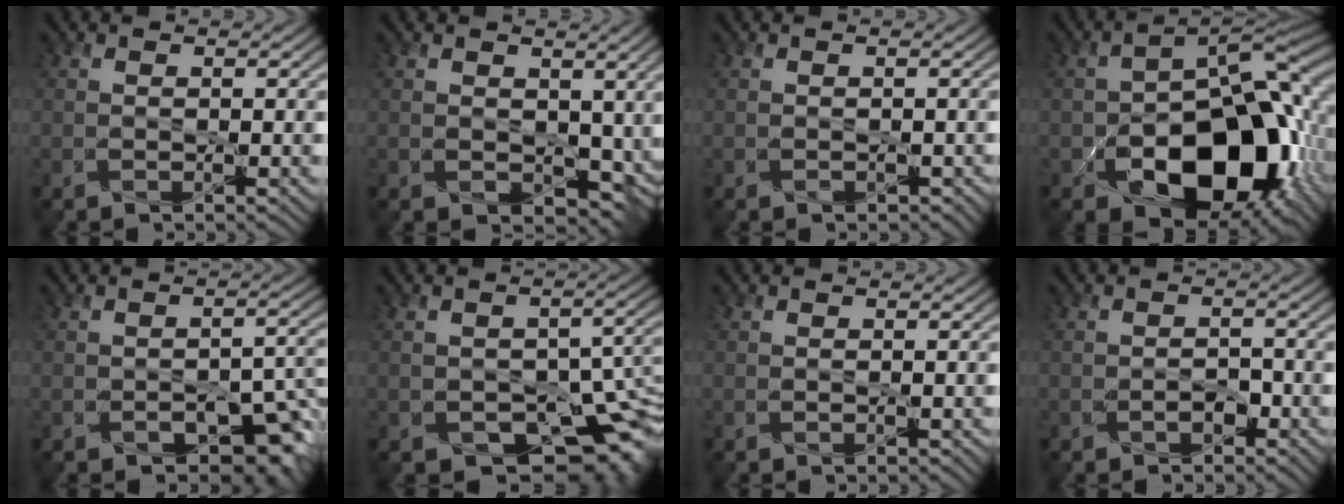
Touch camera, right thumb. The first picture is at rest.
{"total": 6.2, "force": [0.5, 4.5, 4.2], "torque": [-0.075, -0.024, 0.016]}
{"total": 0.5, "force": [-0.3, 0.4, 0.2], "torque": [-0.004, -0.007, -0.002]}
{"total": 17.6, "force": [-5.6, 11.0, 12.5], "torque": [-0.167, -0.034, -0.086]}
{"total": 7.0, "force": [-3.9, 4.0, 4.3], "torque": [-0.051, -0.001, -0.048]}
{"total": 11.9, "force": [-5.7, 7.3, 7.5], "torque": [-0.099, -0.023, -0.073]}
{"total": 0.0}
{"total": 1.7, "force": [-1.0, 1.1, 0.9], "torque": [-0.015, 0.004, -0.016]}